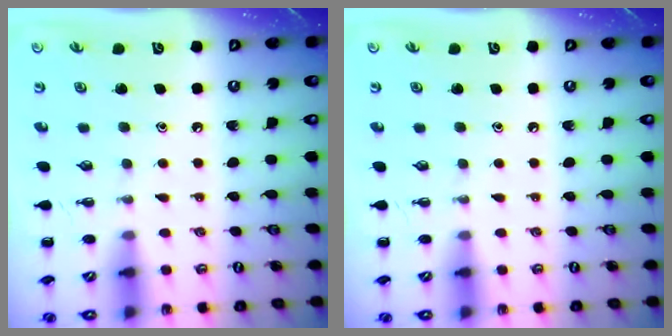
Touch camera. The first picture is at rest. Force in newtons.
{"total": 0.0}